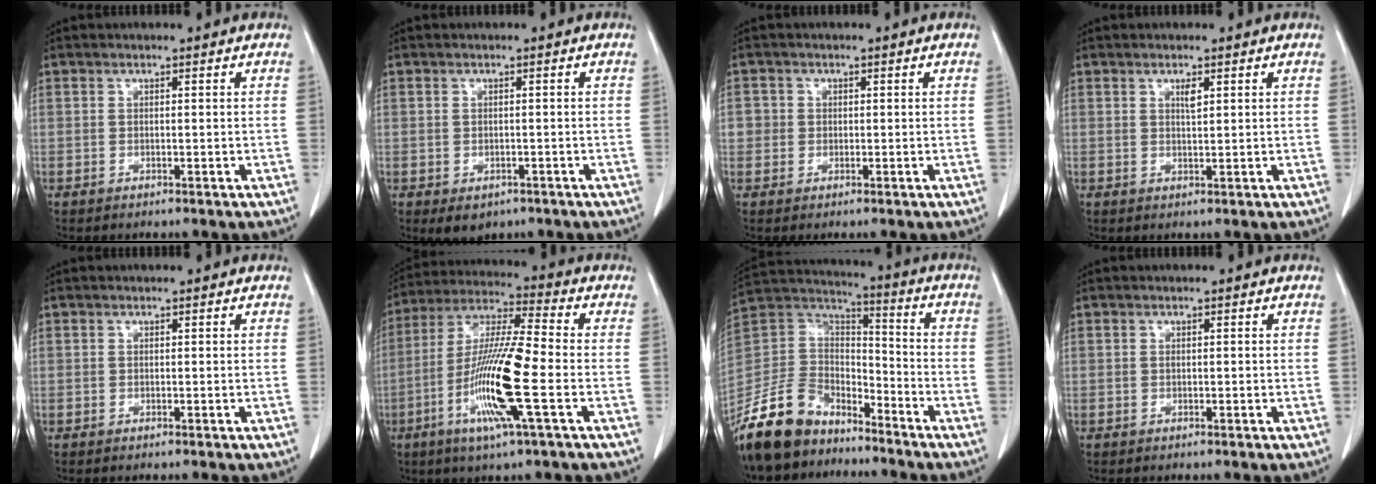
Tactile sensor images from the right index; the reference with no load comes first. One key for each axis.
{"total": 3.2, "fx": -1.7, "fy": 2.4, "fz": 1.3, "tx": -0.013, "ty": 0.000, "tz": -0.012}
{"total": 2.2, "fx": 0.1, "fy": 2.2, "fz": 0.2, "tx": 0.009, "ty": 0.006, "tz": 0.002}
{"total": 1.4, "fx": 0.7, "fy": 0.2, "fz": 1.2, "tx": -0.023, "ty": -0.003, "tz": 0.014}
{"total": 0.0}
{"total": 14.7, "fx": -4.3, "fy": 0.2, "fz": 14.1, "tx": -0.287, "ty": -0.013, "tz": -0.088}
{"total": 14.5, "fx": -11.7, "fy": 7.1, "fz": 4.6, "tx": -0.104, "ty": 0.029, "tz": -0.226}
{"total": 0.0}